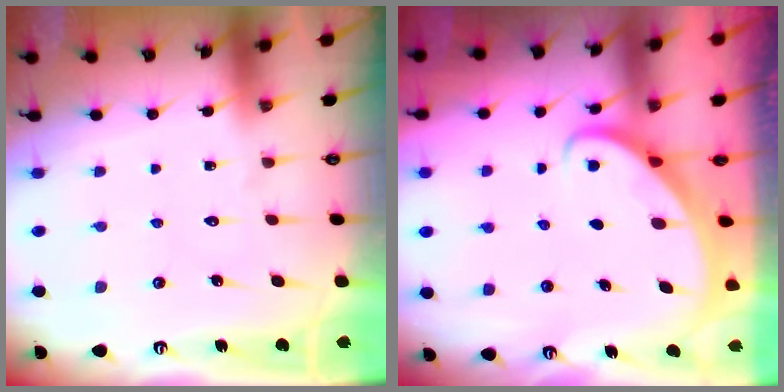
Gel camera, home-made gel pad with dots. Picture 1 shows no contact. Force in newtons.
{"total": 2.8, "press": 2.8, "slide": 0.2}